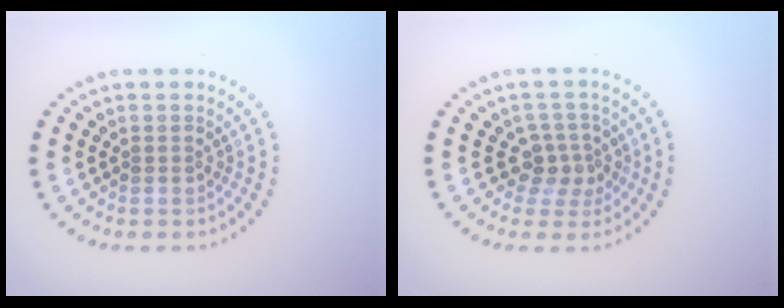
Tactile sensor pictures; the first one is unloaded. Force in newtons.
{"total": 2.6, "press": 2.0, "slide": 1.6}